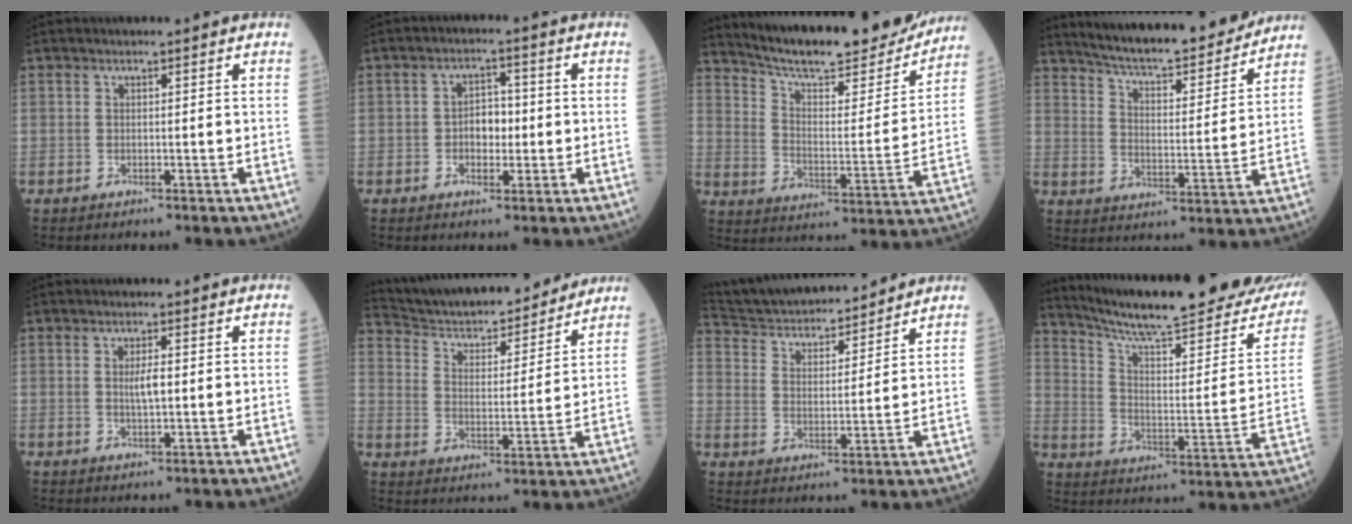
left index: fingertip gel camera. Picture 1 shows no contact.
{"total": 3.9, "force": [-0.4, 2.5, 3.0], "torque": [-0.049, 0.013, -0.009]}
{"total": 22.8, "force": [20.7, 3.5, 9.1], "torque": [-0.140, -0.030, 0.290]}
{"total": 19.0, "force": [17.4, 2.5, 7.3], "torque": [-0.112, -0.011, 0.249]}
{"total": 2.5, "force": [0.2, 0.5, 2.4], "torque": [-0.046, 0.000, 0.006]}
{"total": 20.3, "force": [18.8, 3.3, 6.8], "torque": [-0.107, 0.004, 0.277]}
{"total": 16.9, "force": [15.8, 3.1, 5.1], "torque": [-0.091, 0.023, 0.256]}
{"total": 29.3, "force": [25.7, 3.6, 13.6], "torque": [-0.207, -0.070, 0.340]}